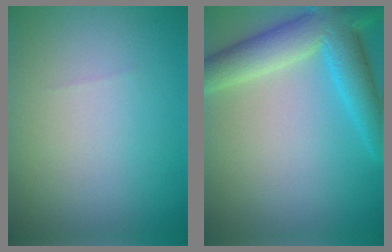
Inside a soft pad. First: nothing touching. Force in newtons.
{"total": 7.3, "press": 7.2, "slide": 0.3}